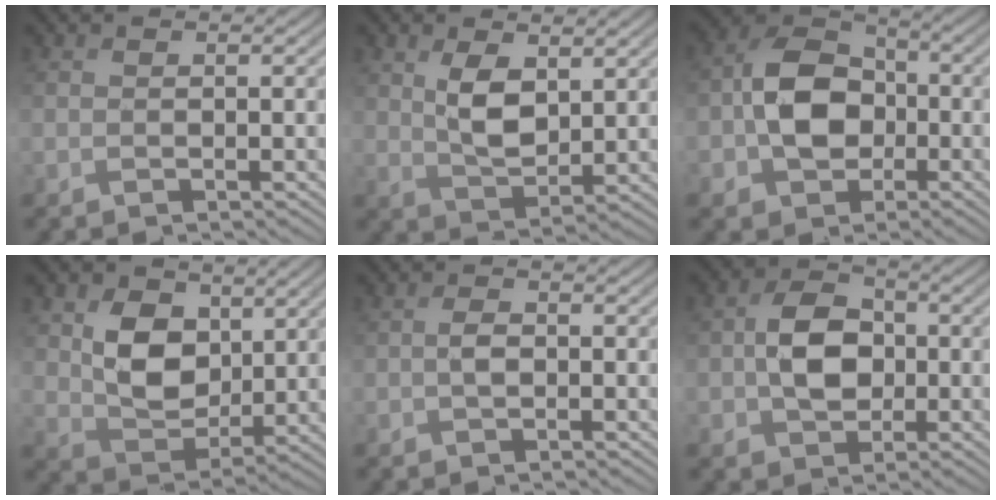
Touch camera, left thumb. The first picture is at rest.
{"total": 5.3, "force": [1.9, 2.8, 4.0], "torque": [-0.088, -0.006, 0.041]}
{"total": 8.8, "force": [-1.5, 6.8, 5.4], "torque": [-0.108, 0.007, -0.047]}
{"total": 7.8, "force": [2.6, 5.5, 4.8], "torque": [-0.112, -0.011, 0.049]}
{"total": 1.6, "force": [-0.4, 0.9, 1.2], "torque": [-0.024, 0.005, -0.011]}
{"total": 6.6, "force": [-0.5, 5.0, 4.2], "torque": [-0.078, 0.004, -0.015]}